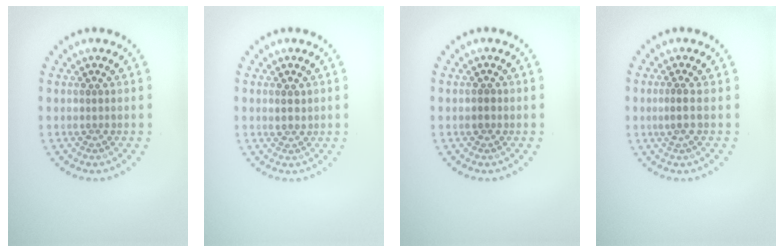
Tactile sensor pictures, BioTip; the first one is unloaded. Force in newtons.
{"total": 1.2, "press": 1.1, "slide": 0.6}
{"total": 0.9, "press": 0.8, "slide": 0.3}
{"total": 1.1, "press": 0.9, "slide": 0.7}